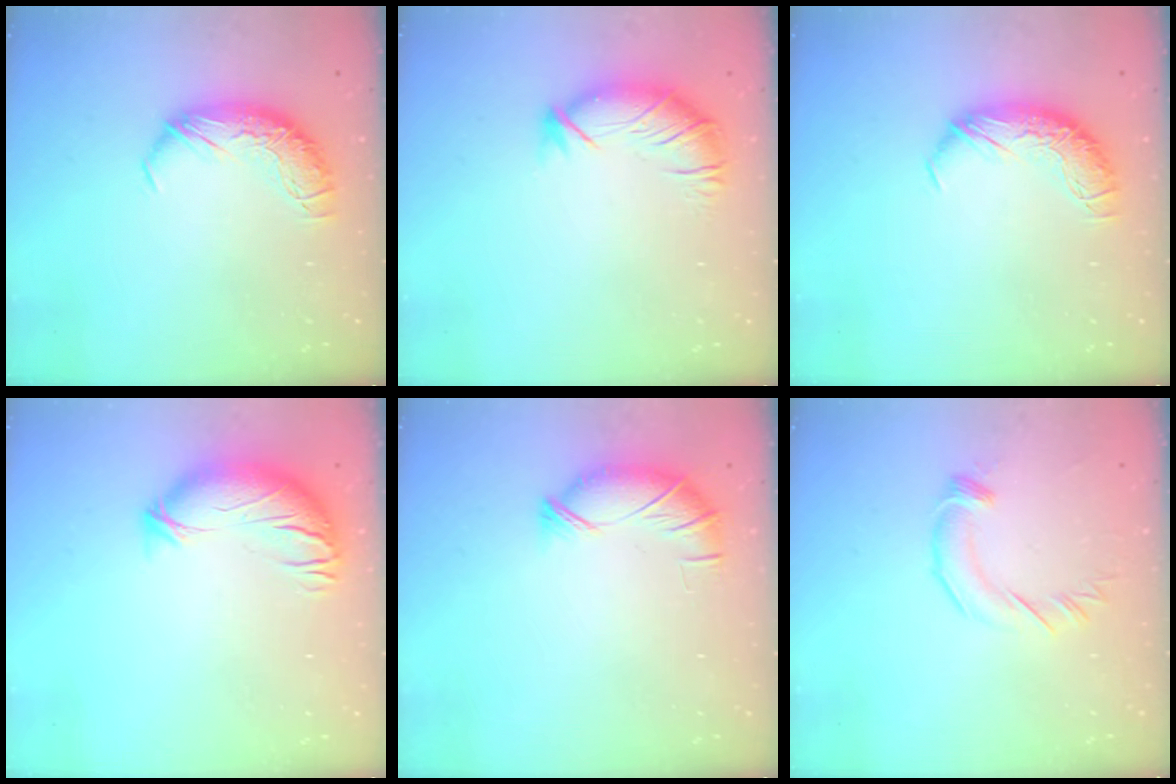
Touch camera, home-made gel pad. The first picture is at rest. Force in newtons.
{"total": 2.7, "press": 2.0, "slide": 1.8}
{"total": 0.0}
{"total": 3.6, "press": 2.9, "slide": 2.2}
{"total": 4.8, "press": 4.6, "slide": 1.2}
{"total": 2.5, "press": 2.5, "slide": 0.2}